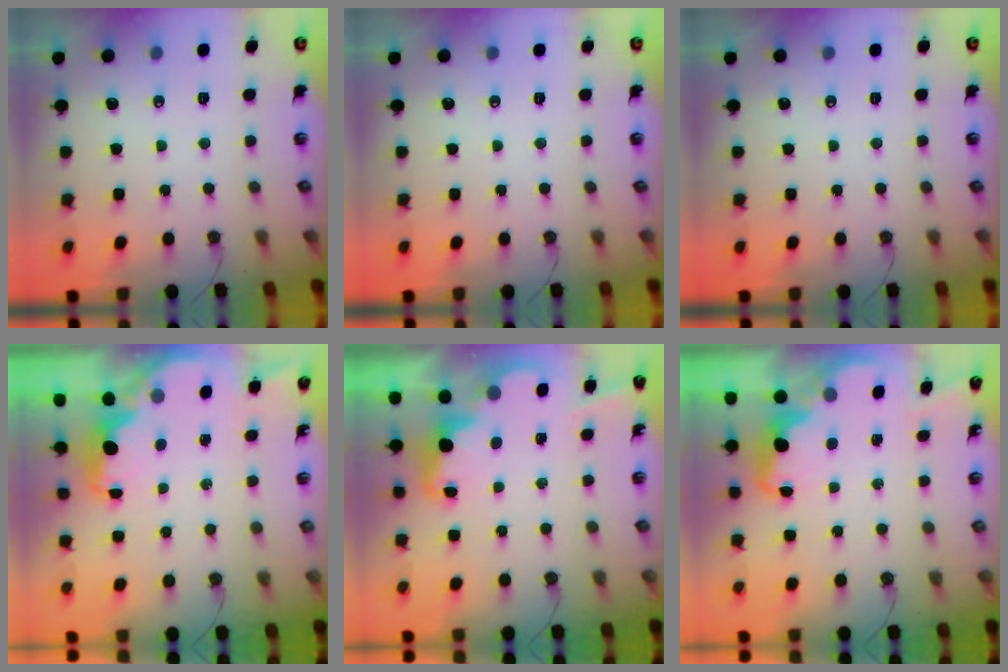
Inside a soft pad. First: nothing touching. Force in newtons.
{"total": 0.0}
{"total": 0.0}
{"total": 2.5, "press": 2.4, "slide": 0.8}
{"total": 2.4, "press": 2.4, "slide": 0.6}
{"total": 2.7, "press": 2.6, "slide": 0.7}